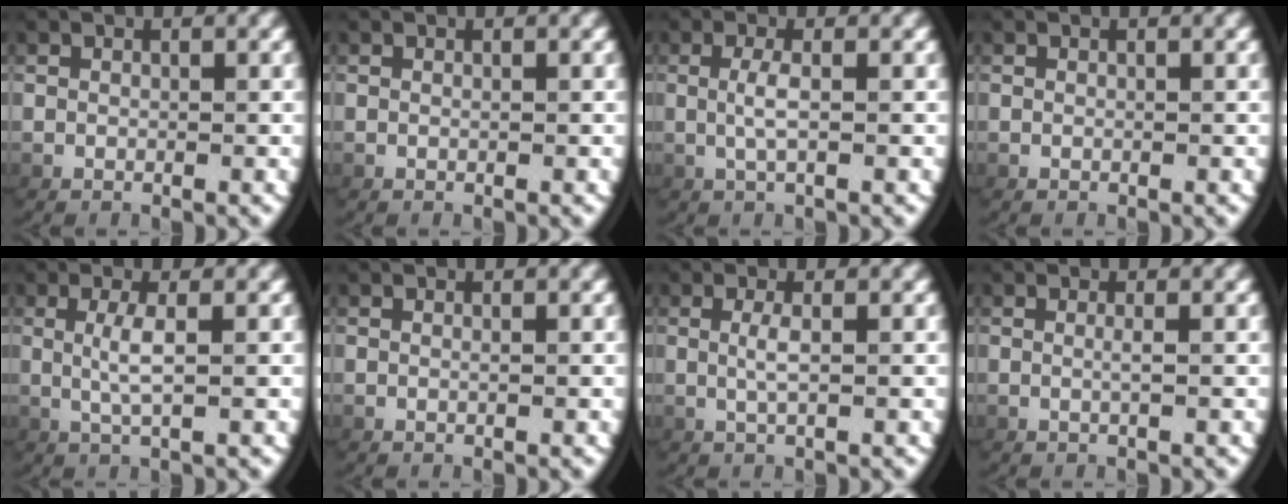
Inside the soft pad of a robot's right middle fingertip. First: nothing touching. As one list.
[{"total": 0.0}, {"total": 1.8, "force": [0.0, -0.2, 1.8], "torque": [-0.048, -0.006, 0.009]}, {"total": 0.0}, {"total": 2.3, "force": [0.3, -0.3, 2.3], "torque": [-0.053, -0.007, 0.015]}, {"total": 0.0}, {"total": 1.5, "force": [0.2, -0.2, 1.5], "torque": [-0.038, -0.006, 0.011]}, {"total": 0.9, "force": [0.0, -0.4, 0.8], "torque": [-0.019, -0.004, 0.003]}]